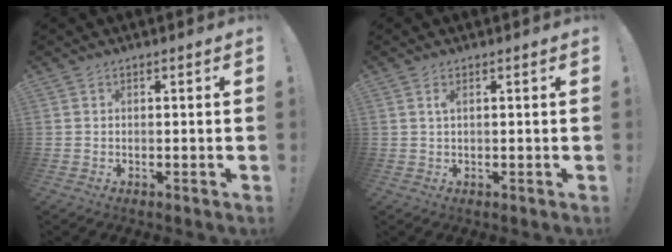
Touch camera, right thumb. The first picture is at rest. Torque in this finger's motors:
{"motor_torque": [-0.04, -0.04, 0.04, -0.07, 0.00]}